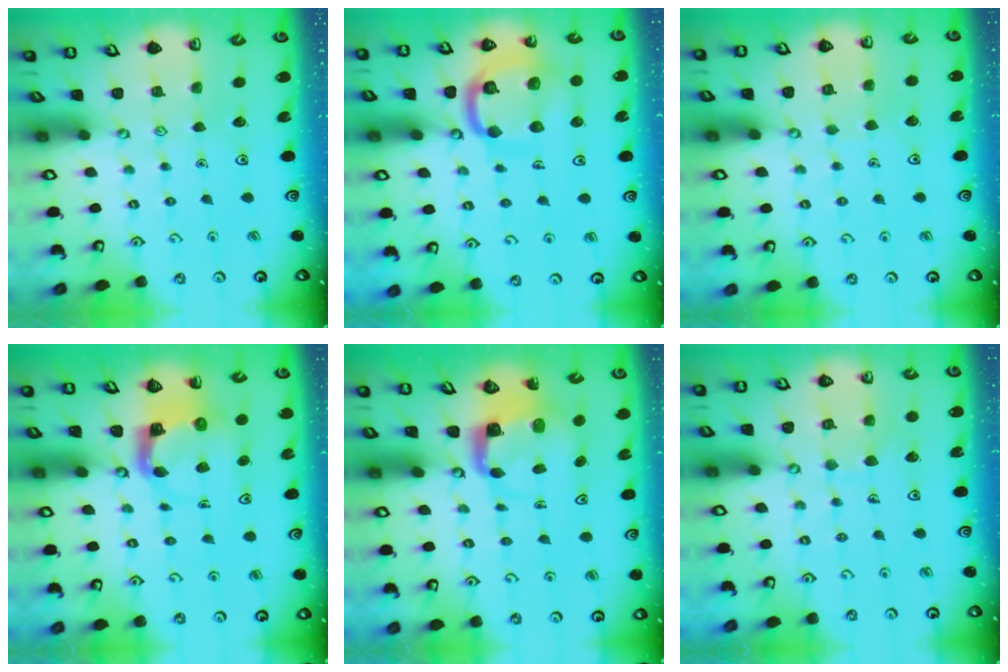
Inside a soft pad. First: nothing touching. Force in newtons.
{"total": 15.6, "press": 15.5, "slide": 1.6}
{"total": 3.3, "press": 3.3, "slide": 0.3}
{"total": 4.0, "press": 4.0, "slide": 0.2}
{"total": 4.0, "press": 4.0, "slide": 0.4}
{"total": 6.4, "press": 6.4, "slide": 0.4}